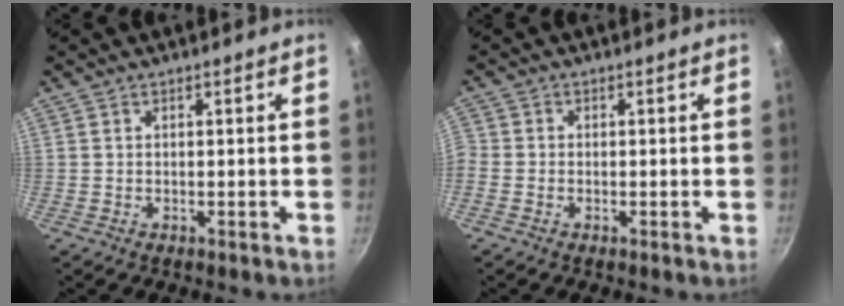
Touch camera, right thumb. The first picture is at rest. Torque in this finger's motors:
{"motor_torque": [0.04, 0.04, 0.18, -0.12, 0.09]}